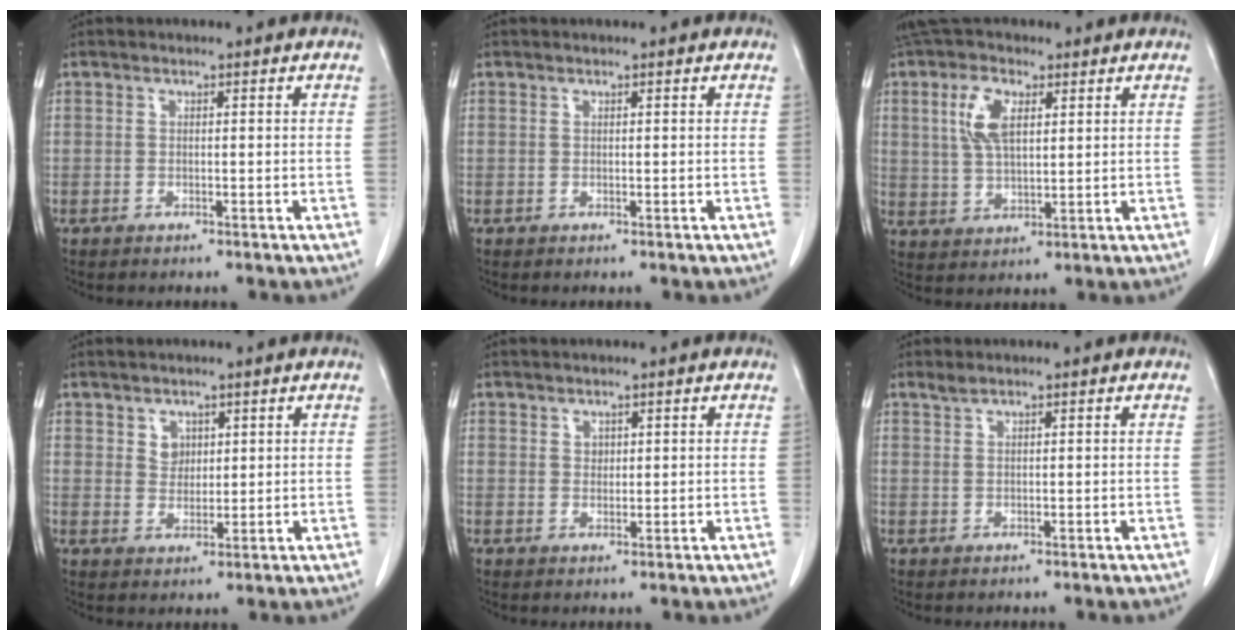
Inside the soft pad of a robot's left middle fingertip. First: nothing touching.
{"total": 0.6, "force": [0.5, 0.0, 0.3], "torque": [-0.009, 0.005, 0.008]}
{"total": 7.6, "force": [3.2, 3.4, 6.0], "torque": [-0.128, 0.012, 0.064]}
{"total": 2.7, "force": [1.6, 2.0, 1.1], "torque": [-0.025, 0.001, 0.034]}
{"total": 1.4, "force": [1.0, 0.8, 0.6], "torque": [-0.010, -0.002, 0.019]}
{"total": 1.0, "force": [0.9, 0.0, 0.4], "torque": [-0.012, 0.003, 0.023]}